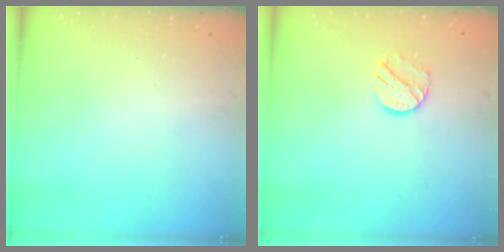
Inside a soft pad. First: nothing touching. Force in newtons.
{"total": 9.1, "press": 9.1, "slide": 0.4}